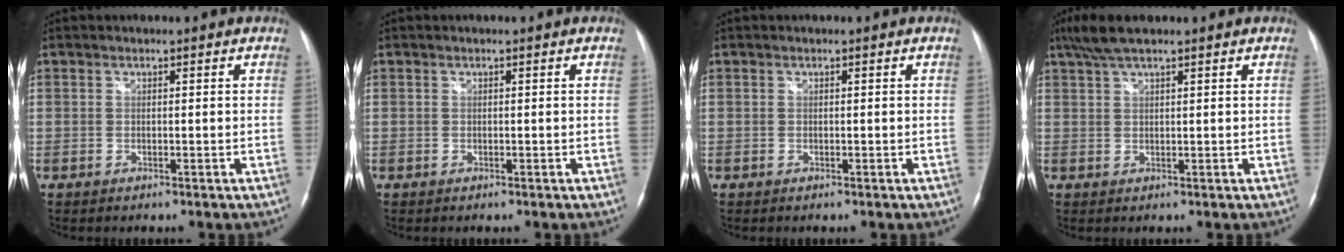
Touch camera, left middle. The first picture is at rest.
{"total": 0.0}
{"total": 0.0}
{"total": 4.8, "force": [3.7, 0.7, 3.0], "torque": [-0.070, 0.019, 0.072]}